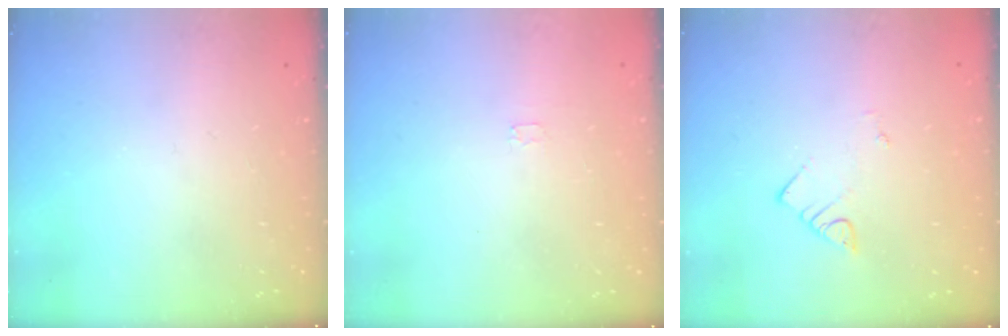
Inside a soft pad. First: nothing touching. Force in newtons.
{"total": 2.4, "press": 2.4, "slide": 0.4}
{"total": 2.5, "press": 2.5, "slide": 0.2}